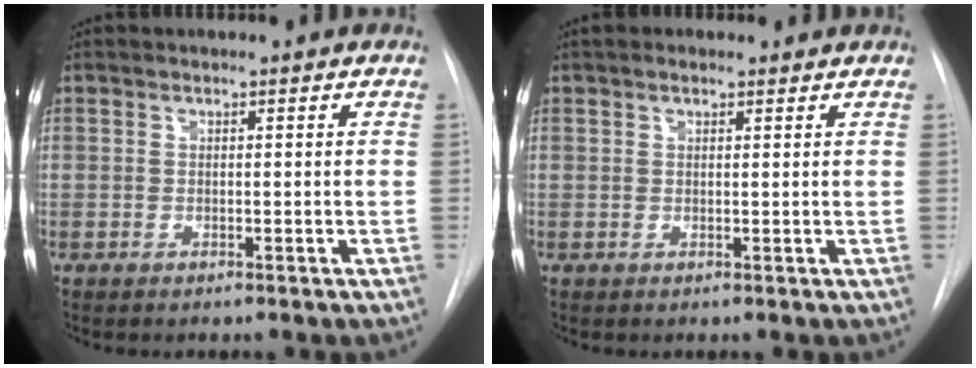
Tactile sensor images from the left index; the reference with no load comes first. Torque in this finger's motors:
{"motor_torque": [0.13, -0.85, -0.27, 0.00]}